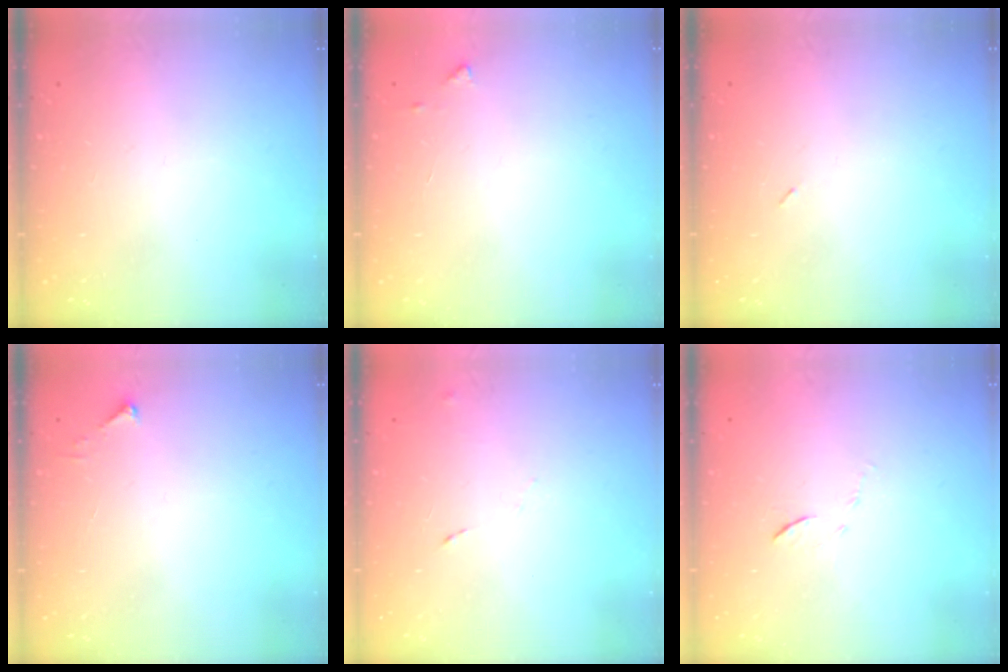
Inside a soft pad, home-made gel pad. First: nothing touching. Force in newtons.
{"total": 4.5, "press": 4.4, "slide": 0.5}
{"total": 2.2, "press": 2.1, "slide": 0.9}
{"total": 2.5, "press": 2.5, "slide": 0.3}
{"total": 4.1, "press": 4.1, "slide": 0.7}
{"total": 5.3, "press": 5.2, "slide": 0.4}